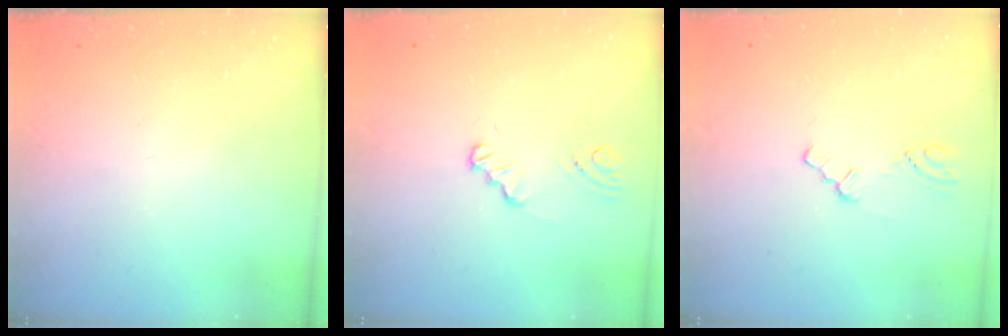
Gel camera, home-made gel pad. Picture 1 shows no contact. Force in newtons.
{"total": 1.1, "press": 1.1, "slide": 0.1}
{"total": 0.7, "press": 0.6, "slide": 0.2}